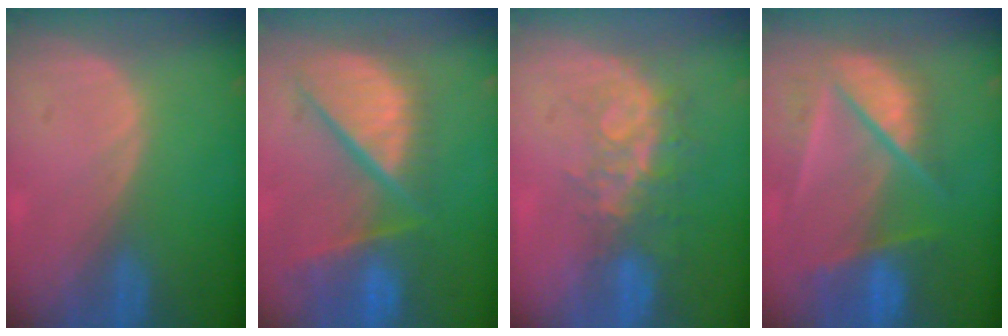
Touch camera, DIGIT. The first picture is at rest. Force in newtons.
{"total": 12.4, "press": 10.2, "slide": 7.1}
{"total": 8.5, "press": 7.0, "slide": 4.8}
{"total": 9.8, "press": 8.2, "slide": 5.3}